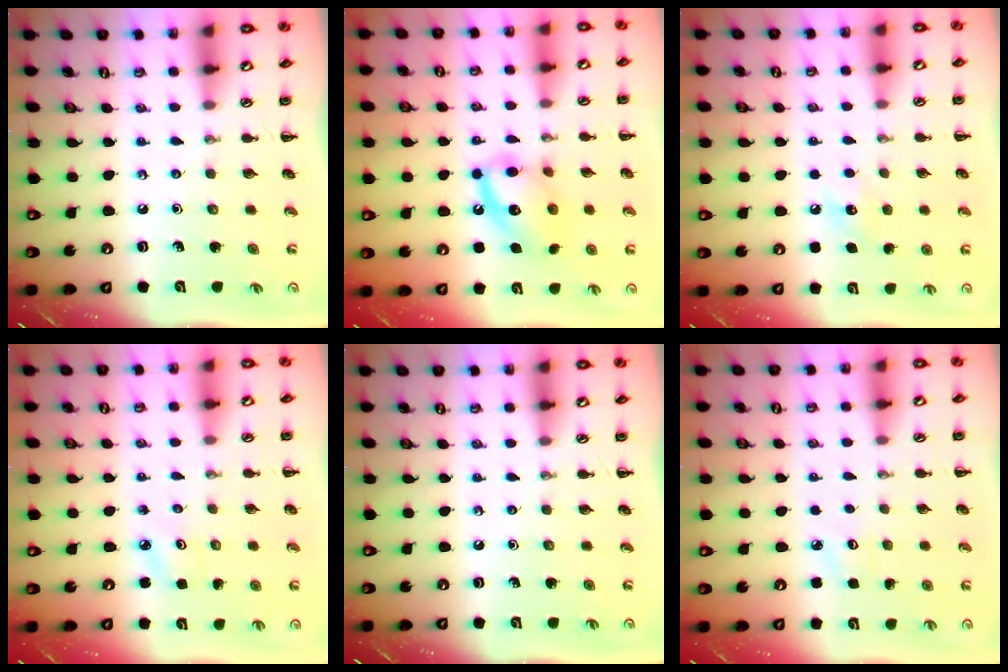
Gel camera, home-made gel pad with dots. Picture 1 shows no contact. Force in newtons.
{"total": 13.2, "press": 13.1, "slide": 1.3}
{"total": 6.8, "press": 6.5, "slide": 2.0}
{"total": 2.3, "press": 2.2, "slide": 0.5}
{"total": 0.0}
{"total": 3.5, "press": 3.3, "slide": 1.1}